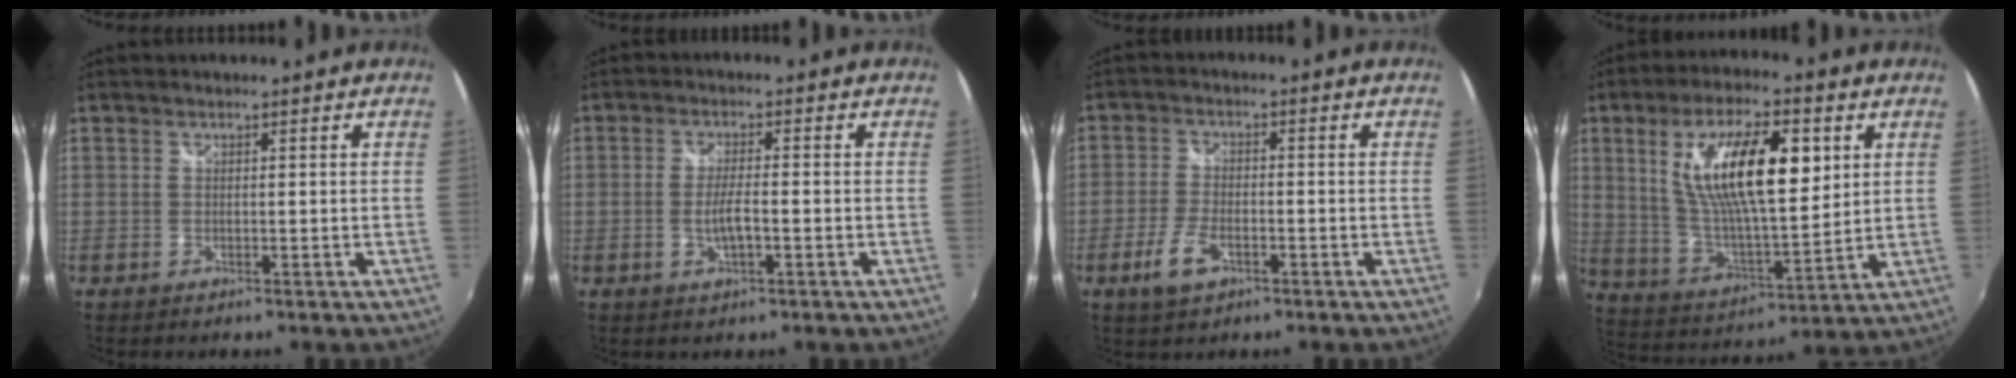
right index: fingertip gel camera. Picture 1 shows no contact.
{"total": 3.9, "force": [-1.2, 0.9, 3.6], "torque": [-0.069, -0.003, -0.020]}
{"total": 6.1, "force": [-3.1, 2.9, 4.4], "torque": [-0.103, -0.005, -0.056]}
{"total": 18.8, "force": [5.9, 6.5, 16.6], "torque": [-0.301, 0.006, 0.112]}